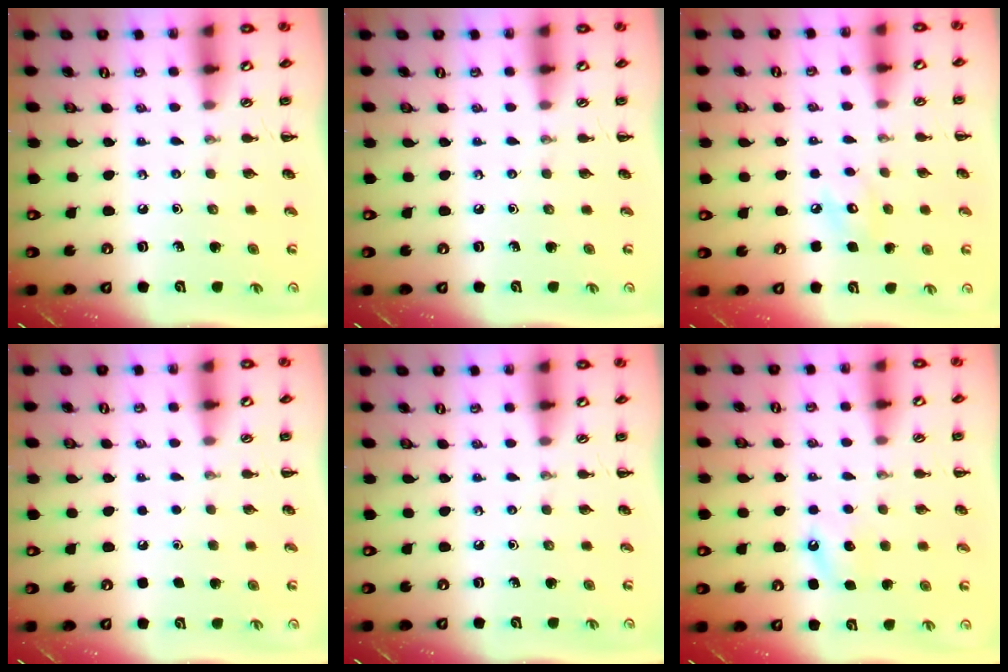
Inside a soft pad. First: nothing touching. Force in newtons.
{"total": 0.0}
{"total": 6.2, "press": 6.1, "slide": 1.1}
{"total": 1.6, "press": 1.6, "slide": 0.1}
{"total": 0.0}
{"total": 4.8, "press": 4.7, "slide": 1.2}